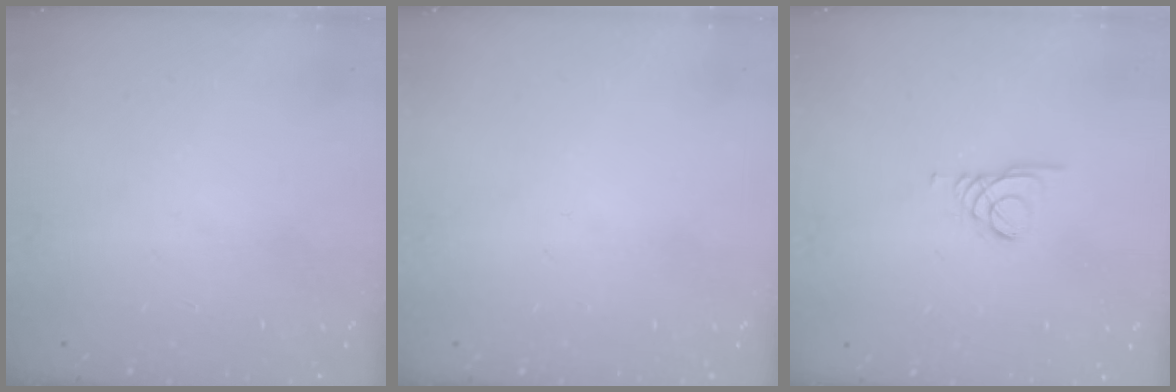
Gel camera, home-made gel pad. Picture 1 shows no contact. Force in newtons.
{"total": 0.0}
{"total": 1.5, "press": 1.5, "slide": 0.1}